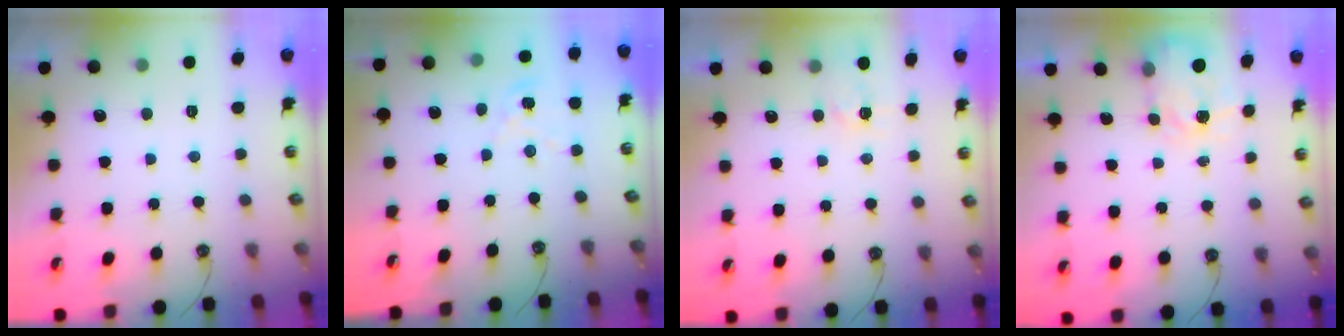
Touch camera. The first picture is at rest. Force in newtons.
{"total": 1.6, "press": 1.6, "slide": 0.2}
{"total": 4.1, "press": 4.1, "slide": 0.5}
{"total": 3.8, "press": 3.8, "slide": 0.6}